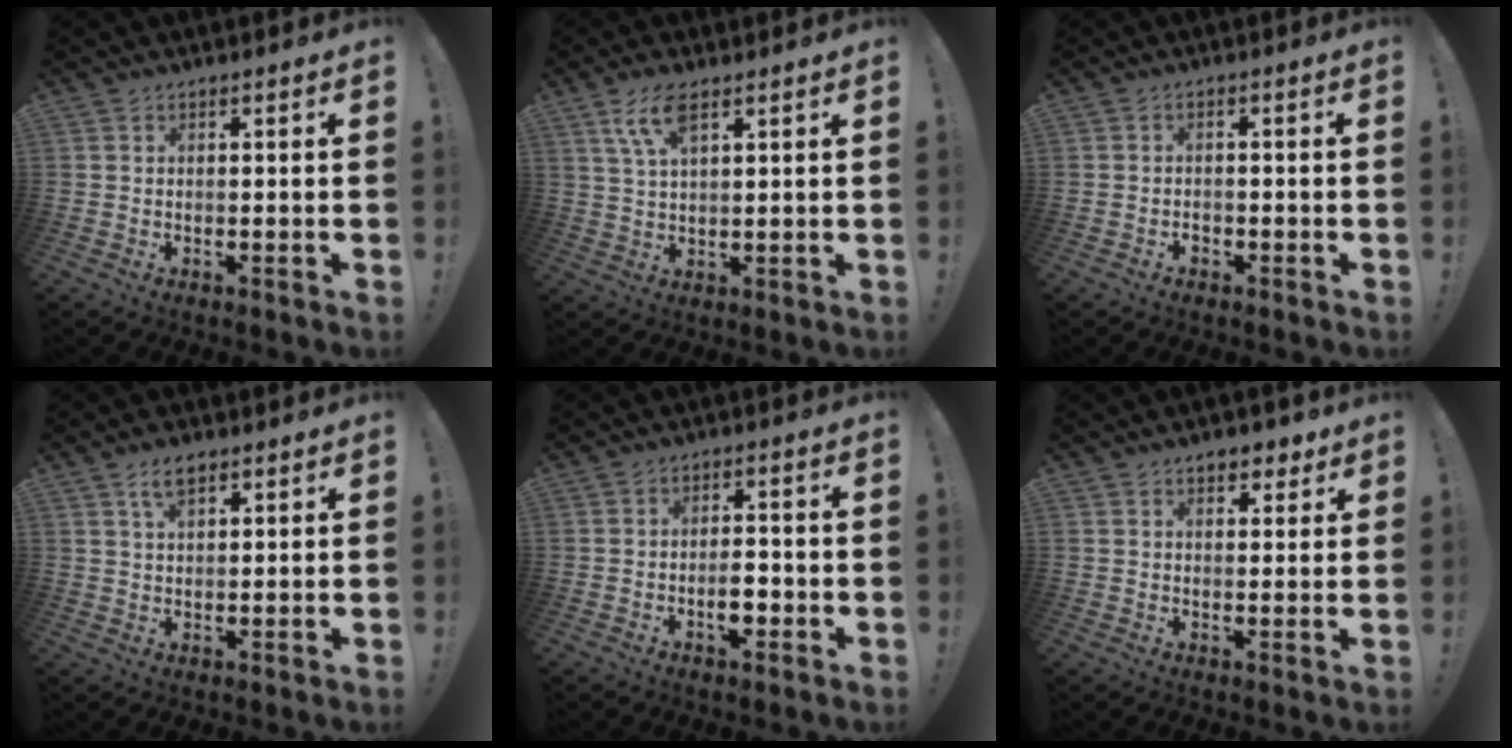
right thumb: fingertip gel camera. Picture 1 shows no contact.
{"total": 7.4, "force": [4.2, 2.5, 5.6], "torque": [-0.105, -0.009, 0.078]}
{"total": 1.2, "force": [-1.0, 0.7, 0.1], "torque": [-0.001, -0.001, -0.018]}
{"total": 5.0, "force": [2.9, 2.5, 3.3], "torque": [-0.052, -0.006, 0.050]}
{"total": 5.7, "force": [-2.1, 2.8, 4.5], "torque": [-0.069, 0.007, -0.037]}
{"total": 4.7, "force": [3.0, 2.9, 2.1], "torque": [-0.017, -0.012, 0.050]}